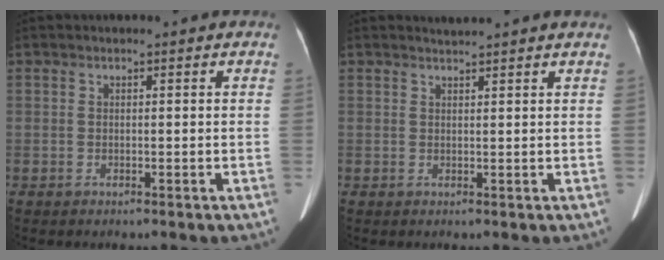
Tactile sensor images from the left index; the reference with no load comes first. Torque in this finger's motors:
{"motor_torque": [-0.02, -0.11, -0.04, 0.01]}